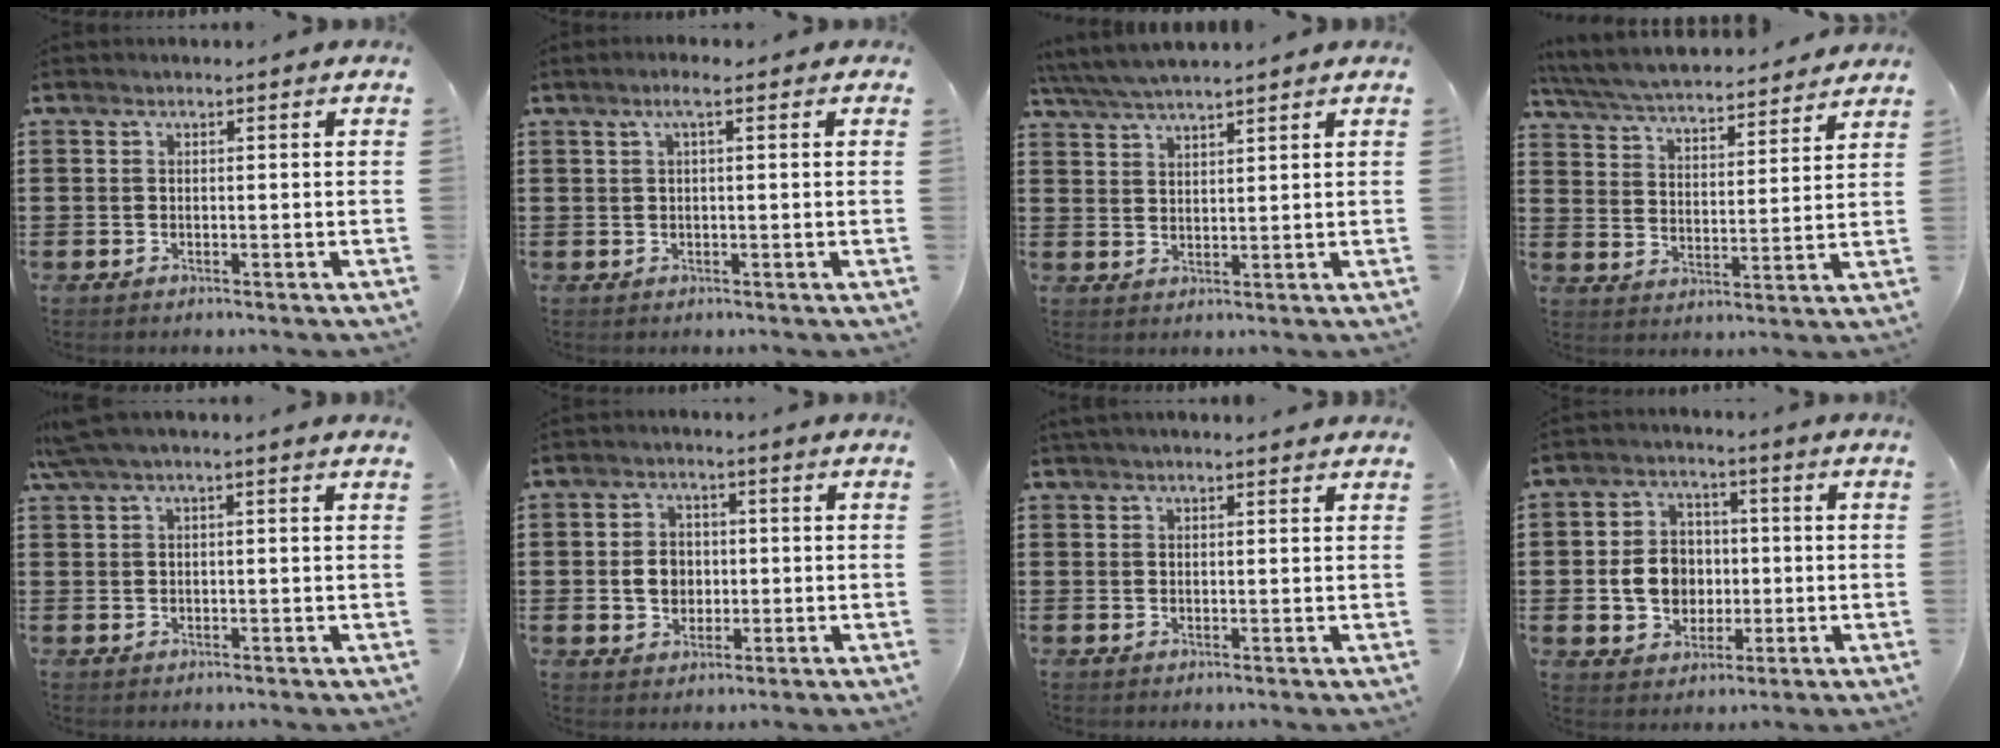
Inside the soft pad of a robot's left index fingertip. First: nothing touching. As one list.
[{"total": 2.4, "force": [1.0, 0.3, 2.2], "torque": [-0.045, 0.005, 0.015]}, {"total": 4.0, "force": [3.7, 0.1, 1.4], "torque": [-0.039, -0.010, 0.067]}, {"total": 5.6, "force": [5.5, 0.1, 1.1], "torque": [-0.050, -0.035, 0.092]}, {"total": 2.4, "force": [1.4, 0.0, 1.9], "torque": [-0.049, -0.003, 0.022]}, {"total": 4.4, "force": [-0.3, 3.6, 2.5], "torque": [-0.051, 0.007, -0.010]}, {"total": 1.4, "force": [1.3, 0.2, 0.5], "torque": [-0.012, 0.002, 0.025]}, {"total": 7.2, "force": [-0.4, 6.2, 3.6], "torque": [-0.090, 0.011, -0.011]}]